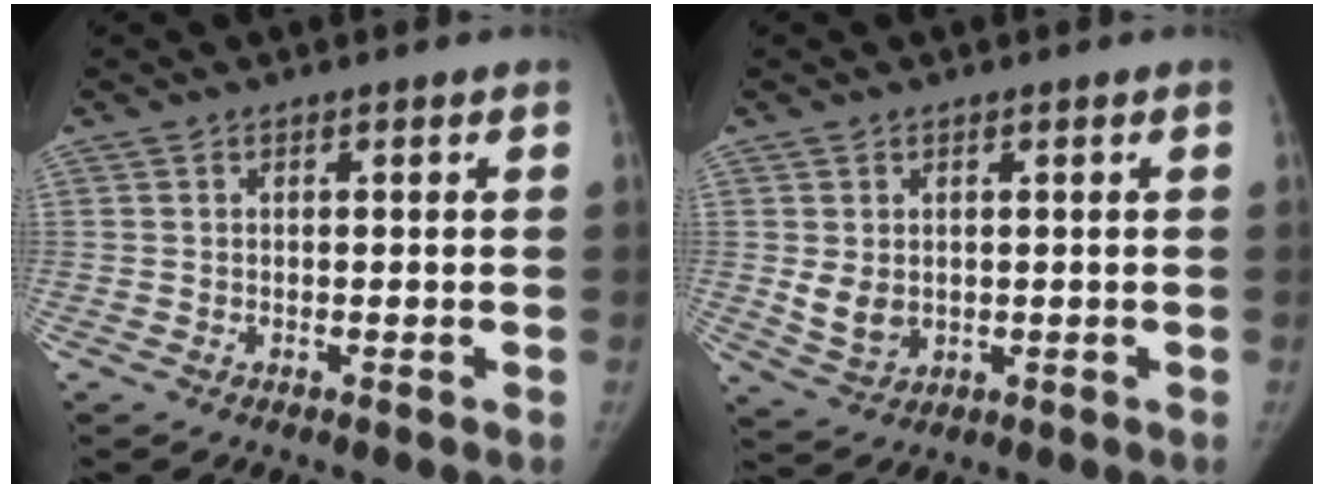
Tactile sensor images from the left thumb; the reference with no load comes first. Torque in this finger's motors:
{"motor_torque": [0.39, 0.42, 0.29, -0.36, 0.12]}